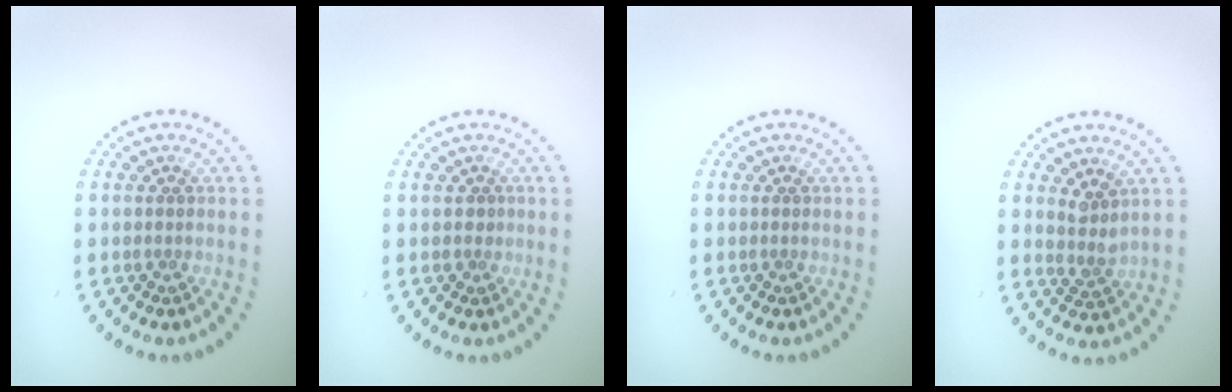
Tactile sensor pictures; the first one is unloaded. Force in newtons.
{"total": 0.5, "press": 0.2, "slide": 0.5}
{"total": 0.0}
{"total": 1.8, "press": 1.3, "slide": 1.3}